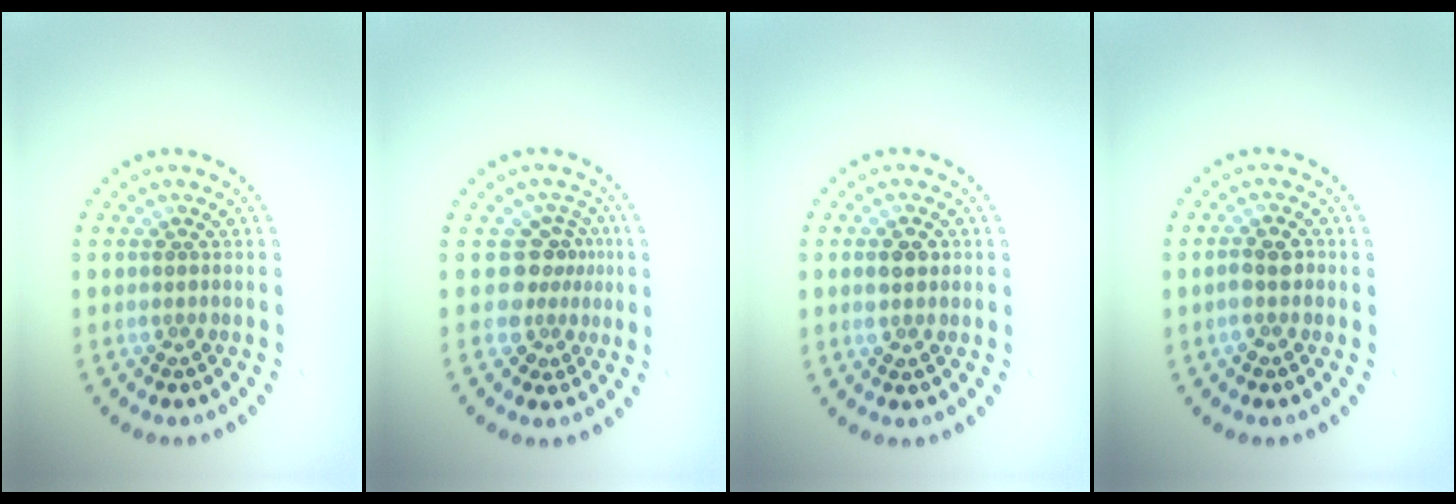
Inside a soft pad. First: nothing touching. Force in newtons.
{"total": 3.0, "press": 2.2, "slide": 2.1}
{"total": 1.8, "press": 1.8, "slide": 0.2}
{"total": 1.9, "press": 1.9, "slide": 0.5}